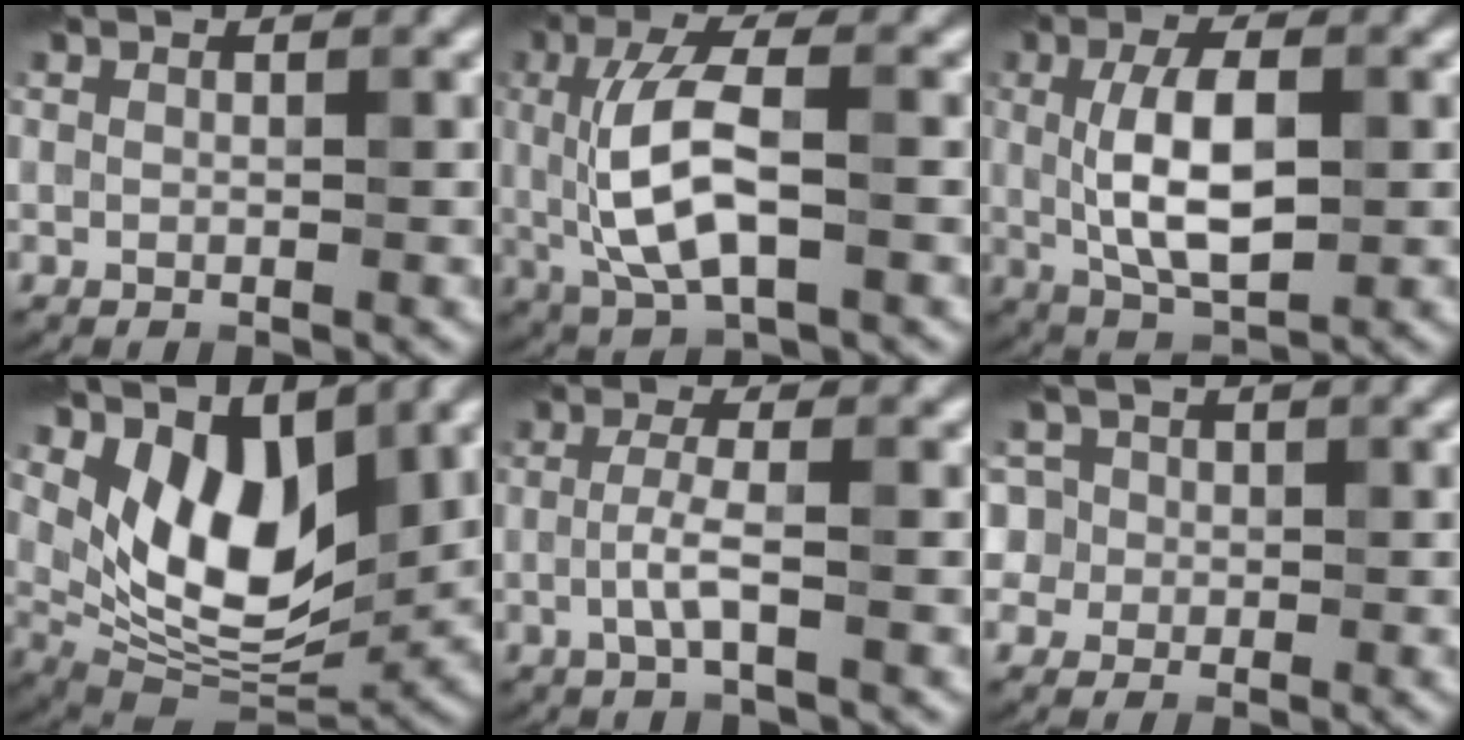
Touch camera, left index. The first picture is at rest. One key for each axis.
{"total": 7.3, "fx": 0.0, "fy": 2.8, "fz": 6.7, "tx": -0.136, "ty": 0.000, "tz": -0.002}
{"total": 6.5, "fx": 0.3, "fy": 2.7, "fz": 5.9, "tx": -0.112, "ty": 0.001, "tz": 0.004}
{"total": 8.9, "fx": 3.0, "fy": 5.0, "fz": 6.8, "tx": -0.117, "ty": -0.025, "tz": 0.051}
{"total": 2.2, "fx": -0.6, "fy": 0.2, "fz": 2.1, "tx": -0.045, "ty": 0.004, "tz": -0.017}
{"total": 5.1, "fx": 1.3, "fy": 4.8, "fz": 1.4, "tx": -0.021, "ty": 0.043, "tz": -0.006}